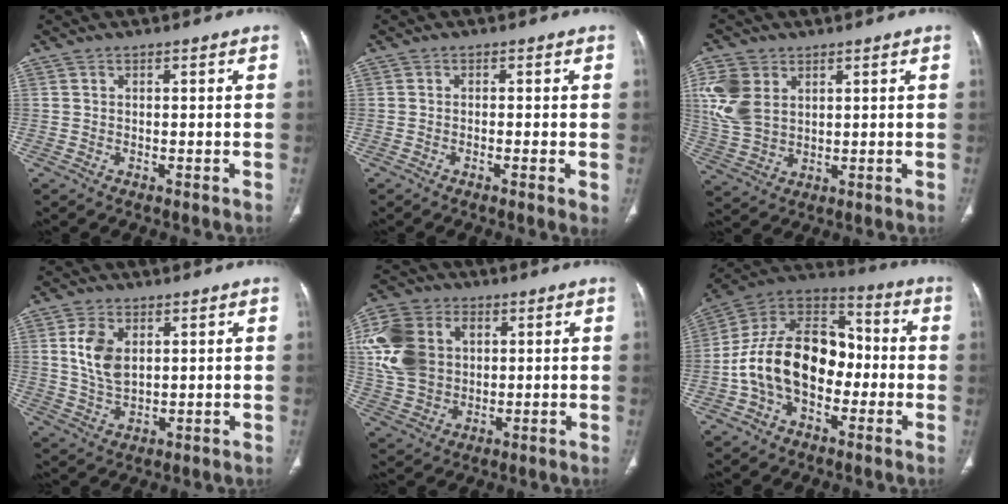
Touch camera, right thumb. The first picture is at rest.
{"total": 2.4, "force": [-0.6, 0.3, 2.3], "torque": [-0.047, -0.007, -0.013]}
{"total": 10.3, "force": [3.1, 7.3, 6.6], "torque": [-0.142, -0.006, 0.069]}
{"total": 8.1, "force": [2.1, 5.0, 6.0], "torque": [-0.110, -0.009, 0.048]}
{"total": 15.8, "force": [3.2, 12.1, 9.7], "torque": [-0.183, 0.009, 0.059]}
{"total": 19.6, "force": [-3.0, 13.2, 14.2], "torque": [-0.224, 0.051, -0.057]}